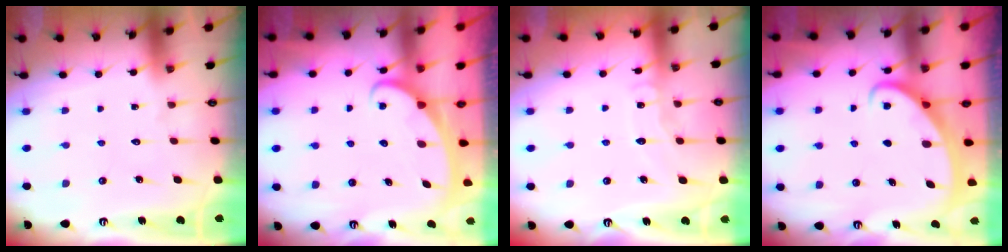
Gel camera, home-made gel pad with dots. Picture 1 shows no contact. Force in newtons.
{"total": 2.5, "press": 2.5, "slide": 0.4}
{"total": 6.8, "press": 6.8, "slide": 0.7}
{"total": 2.5, "press": 2.5, "slide": 0.4}